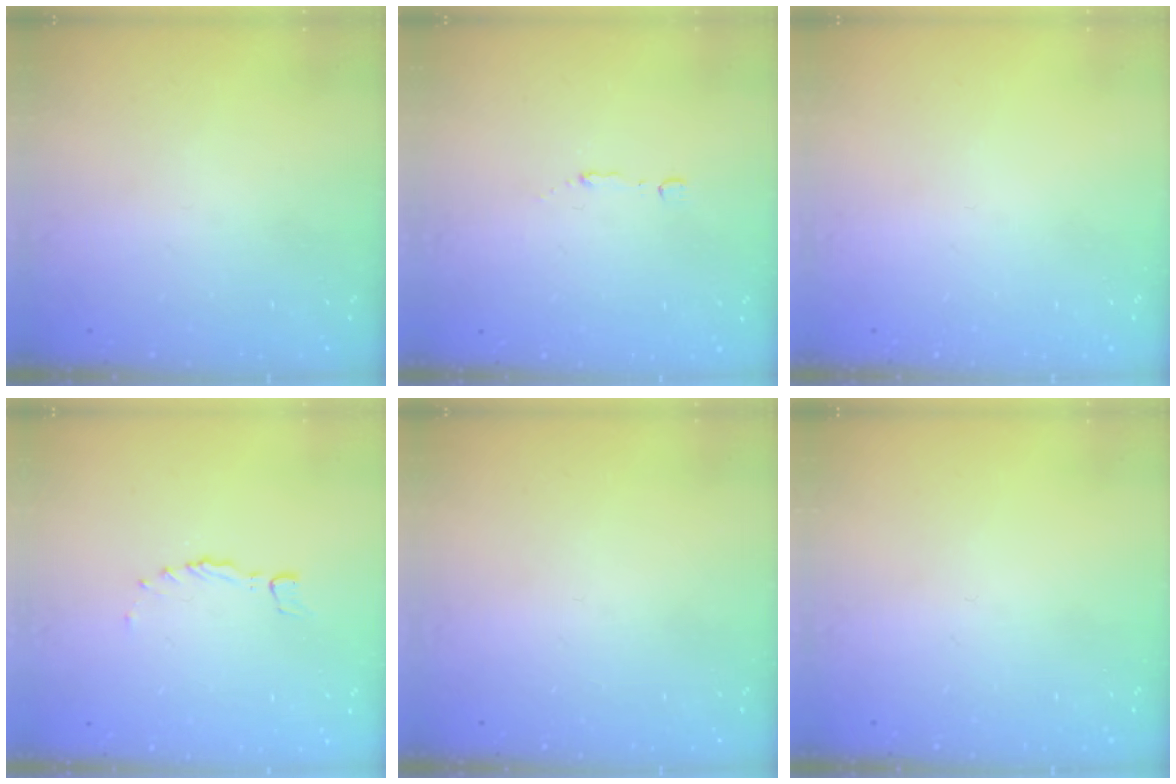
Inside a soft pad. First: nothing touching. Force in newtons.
{"total": 2.9, "press": 2.8, "slide": 0.7}
{"total": 0.0}
{"total": 0.0}
{"total": 0.0}
{"total": 0.0}